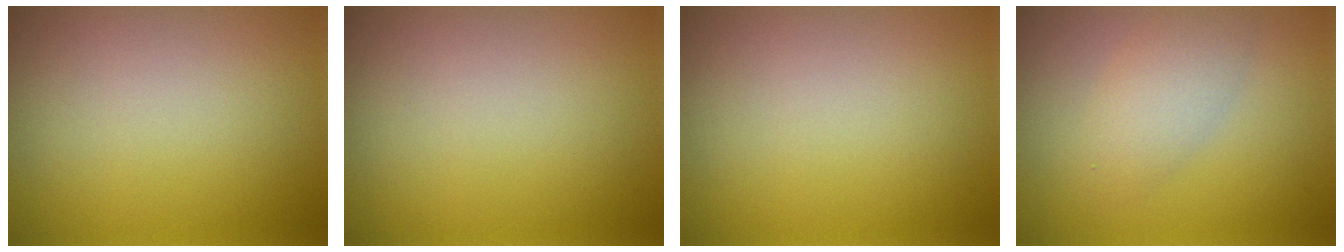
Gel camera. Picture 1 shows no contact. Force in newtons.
{"total": 0.0}
{"total": 0.0}
{"total": 3.0, "press": 3.0, "slide": 0.1}